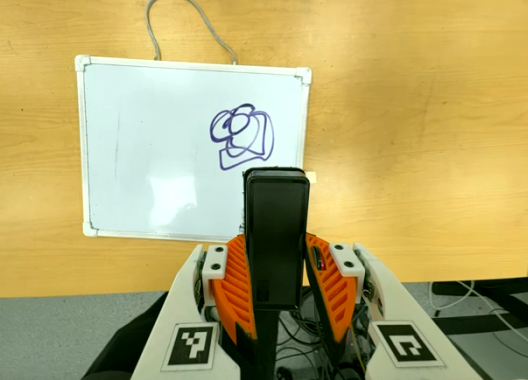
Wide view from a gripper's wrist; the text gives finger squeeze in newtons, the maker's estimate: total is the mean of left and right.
{"total": 4.9, "left": 3.2, "right": 6.6}